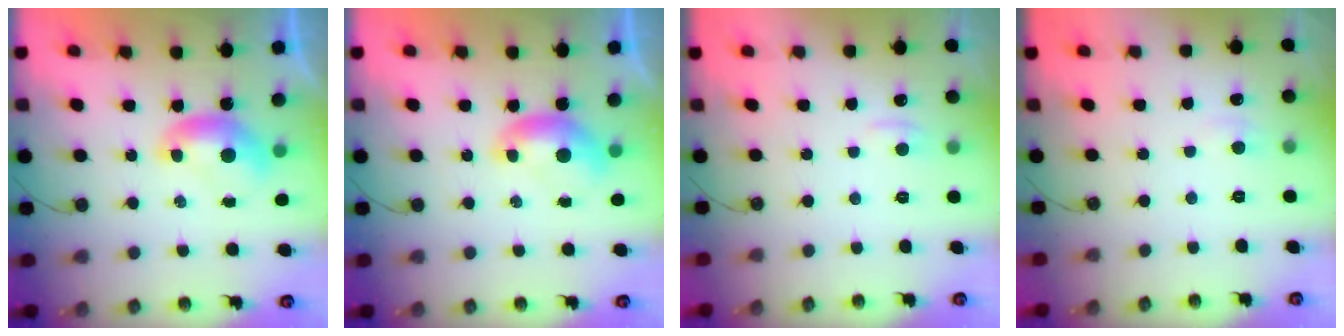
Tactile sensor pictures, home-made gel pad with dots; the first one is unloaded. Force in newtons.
{"total": 0.0}
{"total": 0.9, "press": 0.6, "slide": 0.7}
{"total": 2.7, "press": 2.7, "slide": 0.3}